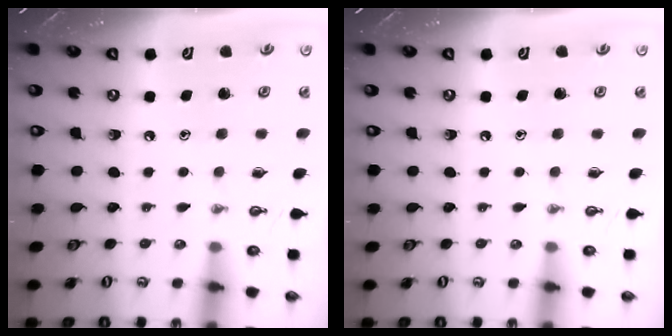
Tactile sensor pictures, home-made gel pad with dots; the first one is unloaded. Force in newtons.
{"total": 0.0}